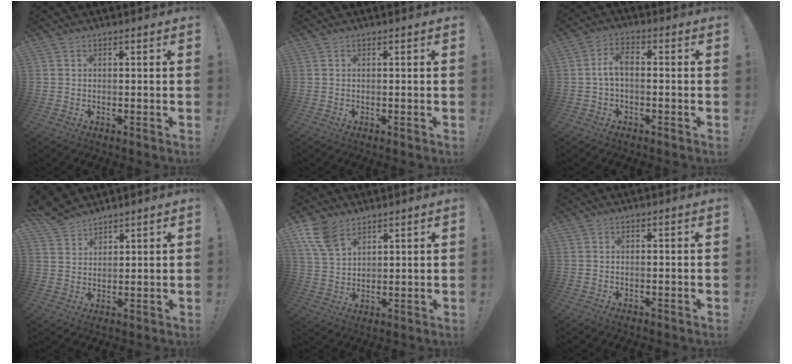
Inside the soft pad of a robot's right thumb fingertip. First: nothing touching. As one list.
[{"total": 0.0}, {"total": 5.3, "force": [-0.7, 2.4, 4.7], "torque": [-0.098, 0.012, -0.011]}, {"total": 6.5, "force": [5.9, 2.5, 1.1], "torque": [-0.026, -0.040, 0.116]}, {"total": 9.9, "force": [6.6, 5.4, 4.9], "torque": [-0.090, -0.027, 0.132]}, {"total": 0.0}]